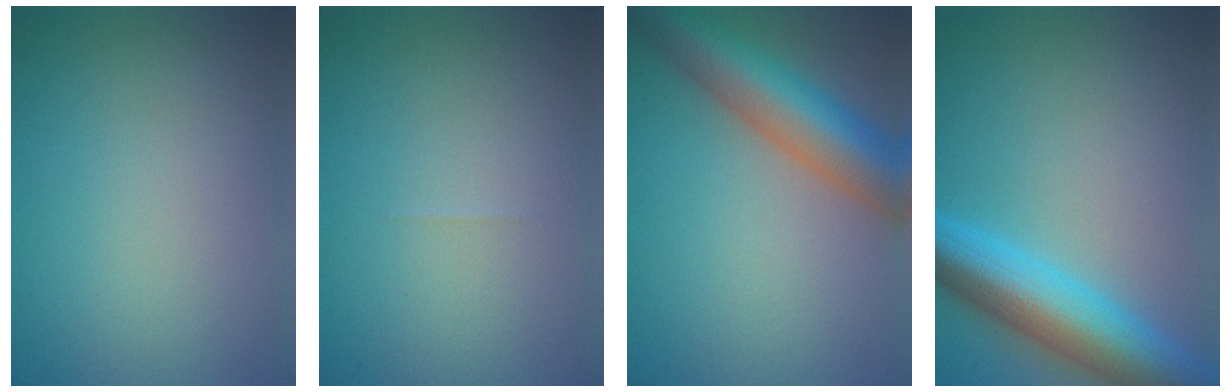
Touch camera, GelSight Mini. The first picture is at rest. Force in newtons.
{"total": 0.0}
{"total": 8.5, "press": 8.5, "slide": 0.4}
{"total": 8.5, "press": 8.5, "slide": 0.2}